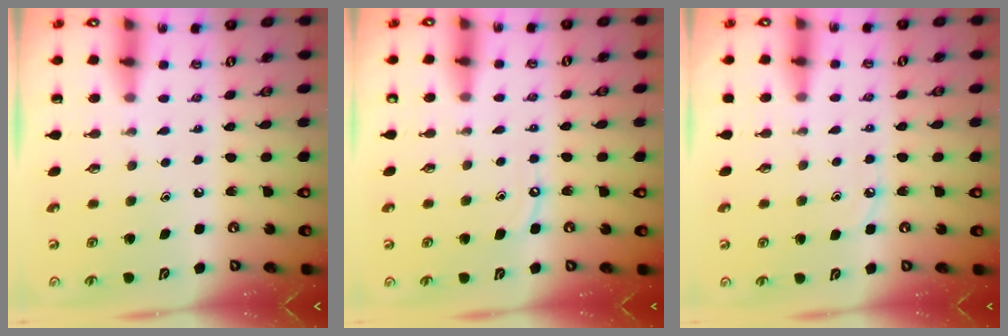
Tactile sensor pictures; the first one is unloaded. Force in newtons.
{"total": 4.0, "press": 4.0, "slide": 0.5}
{"total": 4.3, "press": 4.3, "slide": 0.7}